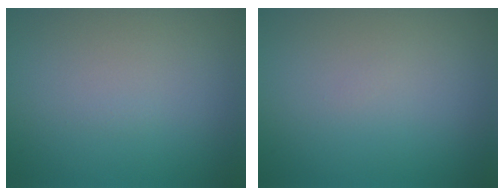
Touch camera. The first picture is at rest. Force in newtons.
{"total": 0.0}